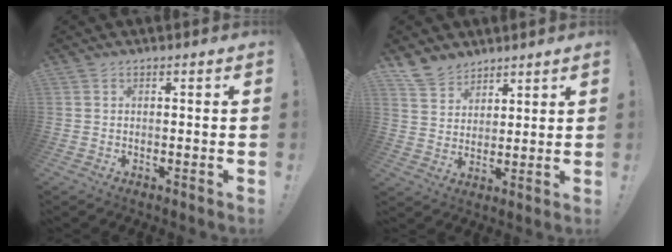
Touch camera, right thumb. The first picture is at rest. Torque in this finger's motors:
{"motor_torque": [-0.06, 0.07, 0.13, 0.69, 0.08]}